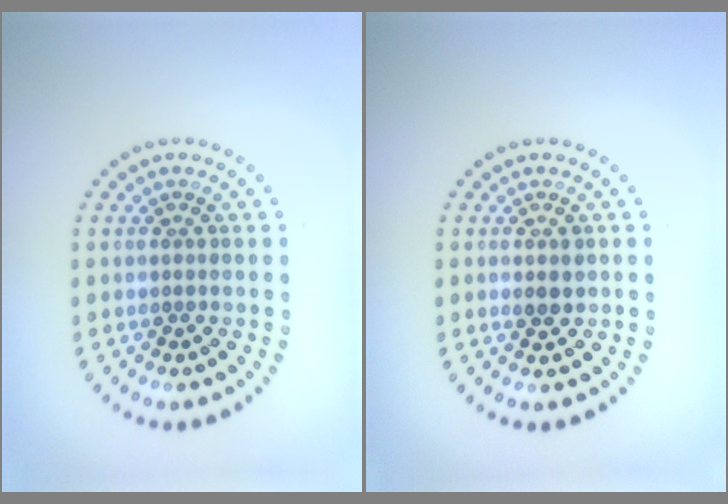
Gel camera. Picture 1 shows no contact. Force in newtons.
{"total": 1.4, "press": 1.4, "slide": 0.3}